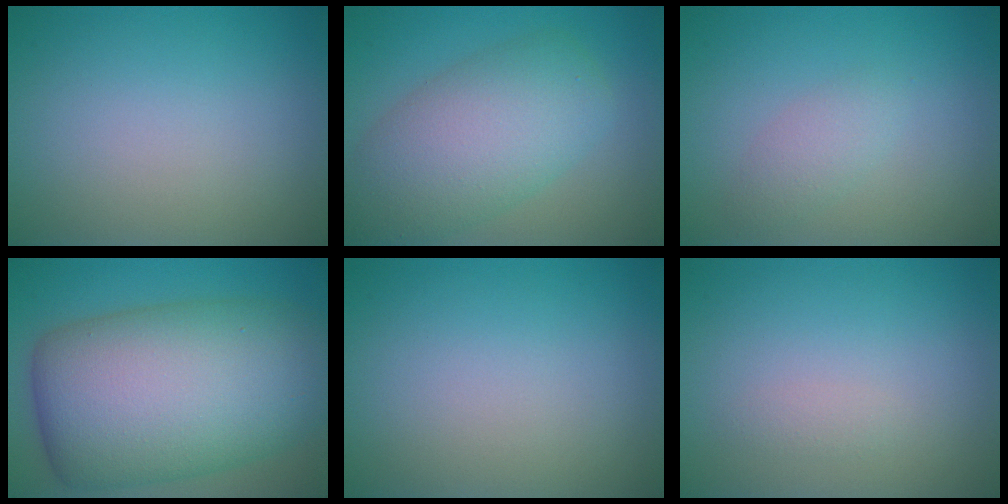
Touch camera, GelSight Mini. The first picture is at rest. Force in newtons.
{"total": 8.0, "press": 7.9, "slide": 0.4}
{"total": 1.7, "press": 1.7, "slide": 0.0}
{"total": 15.7, "press": 15.7, "slide": 0.2}
{"total": 0.0}
{"total": 0.7, "press": 0.7, "slide": 0.0}